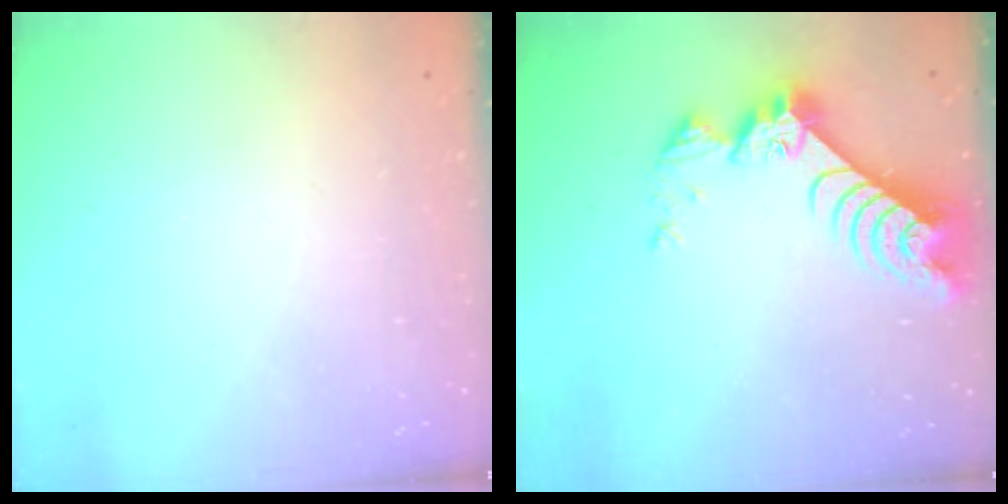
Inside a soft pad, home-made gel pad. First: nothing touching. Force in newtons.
{"total": 9.4, "press": 9.4, "slide": 0.9}